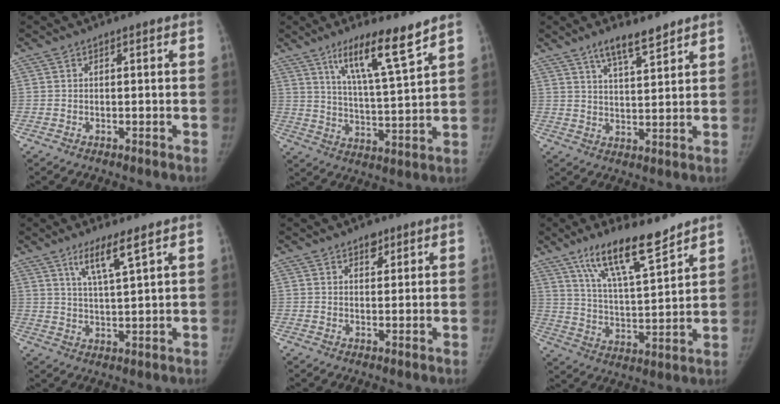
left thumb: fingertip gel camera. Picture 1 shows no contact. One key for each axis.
{"total": 12.1, "fx": 8.2, "fy": 1.2, "fz": 8.9, "tx": -0.146, "ty": -0.053, "tz": 0.145}
{"total": 6.9, "fx": 5.3, "fy": 1.8, "fz": 4.2, "tx": -0.054, "ty": -0.034, "tz": 0.091}
{"total": 6.4, "fx": 4.0, "fy": 0.4, "fz": 4.9, "tx": -0.096, "ty": -0.028, "tz": 0.079}
{"total": 2.5, "fx": 1.7, "fy": 1.5, "fz": 1.1, "tx": 0.002, "ty": -0.008, "tz": 0.024}
{"total": 14.1, "fx": 10.2, "fy": 3.2, "fz": 9.3, "tx": -0.142, "ty": -0.059, "tz": 0.187}